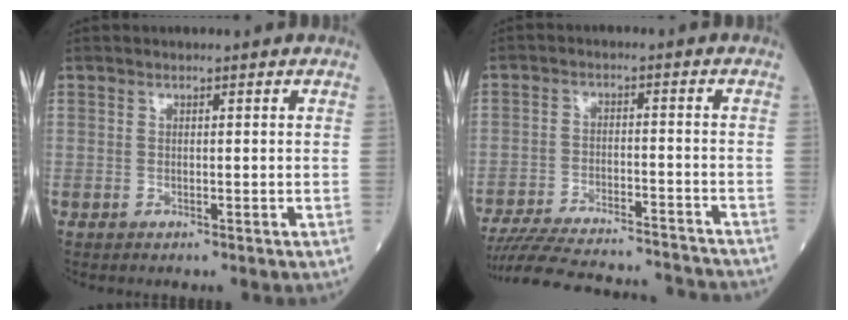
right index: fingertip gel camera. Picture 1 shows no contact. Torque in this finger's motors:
{"motor_torque": [-2.13, -0.01, -1.05, -0.21]}